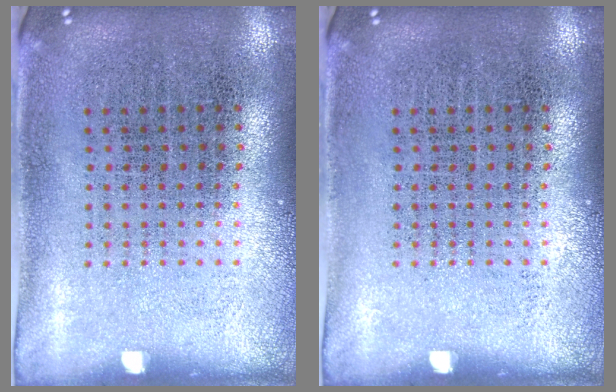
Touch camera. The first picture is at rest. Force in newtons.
{"total": 0.0}